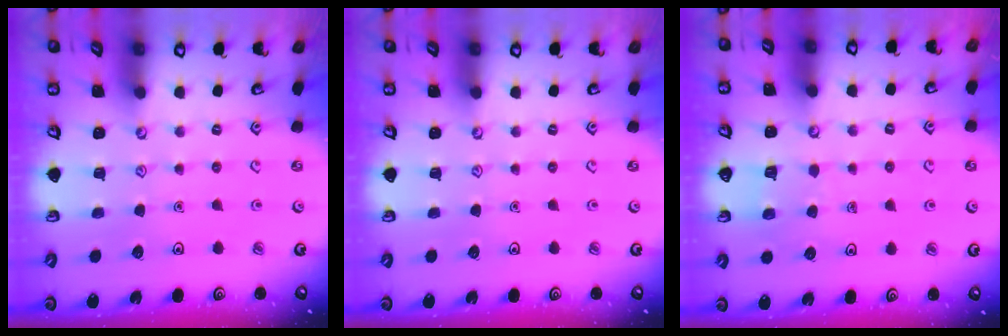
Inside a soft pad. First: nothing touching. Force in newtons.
{"total": 0.0}
{"total": 4.7, "press": 4.7, "slide": 0.4}